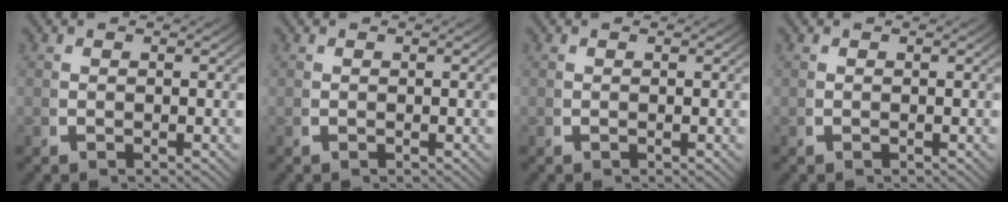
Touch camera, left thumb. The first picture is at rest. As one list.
[{"total": 0.0}, {"total": 0.0}, {"total": 0.0}]